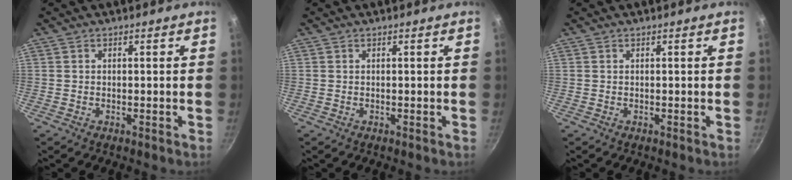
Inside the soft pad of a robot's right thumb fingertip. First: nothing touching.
{"total": 0.0}
{"total": 0.0}